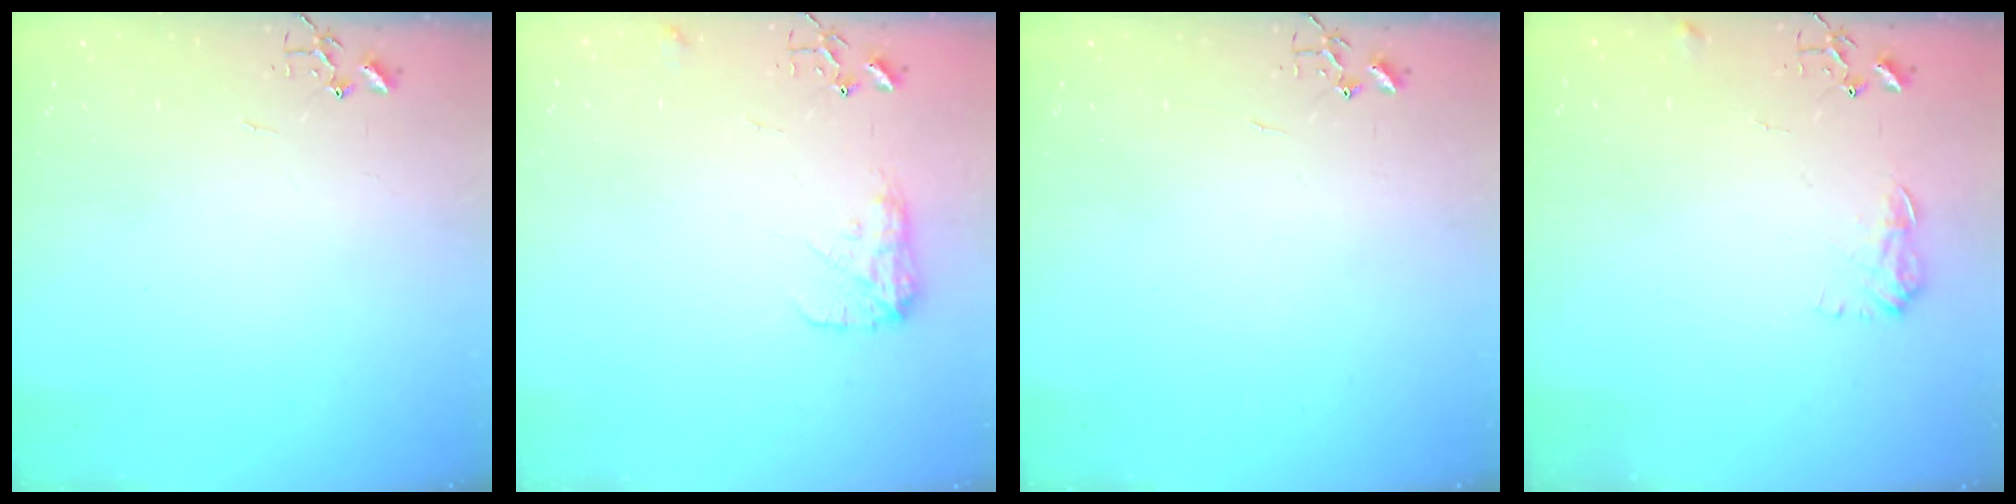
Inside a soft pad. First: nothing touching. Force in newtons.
{"total": 9.5, "press": 9.5, "slide": 0.3}
{"total": 0.0}
{"total": 7.6, "press": 7.6, "slide": 0.3}